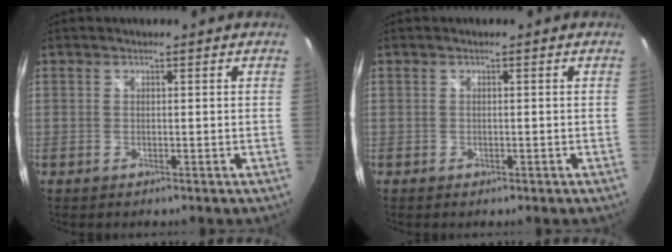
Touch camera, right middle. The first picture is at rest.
{"total": 0.5, "force": [-0.3, 0.4, 0.1], "torque": [-0.002, -0.004, -0.007]}